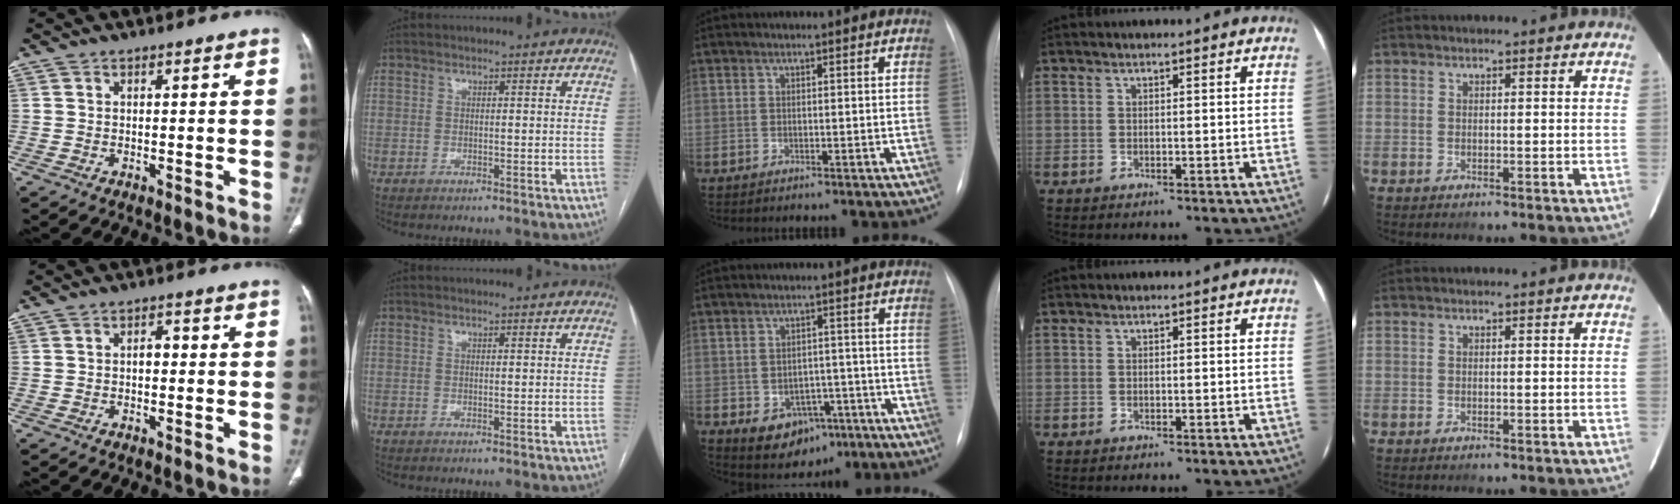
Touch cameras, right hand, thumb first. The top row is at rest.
{"thumb": {"total": 2.0, "force": [-0.1, 1.3, 1.5], "torque": [-0.017, 0.008, -0.005]}, "middle": {"total": 7.7, "force": [-3.5, 5.6, 4.0], "torque": [-0.059, 0.014, -0.039]}}